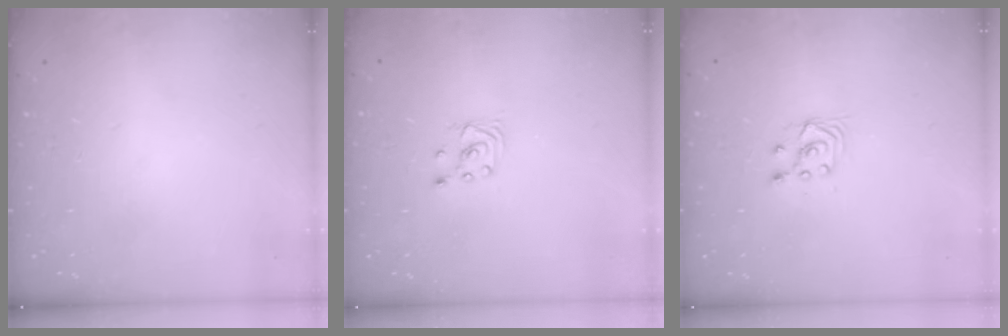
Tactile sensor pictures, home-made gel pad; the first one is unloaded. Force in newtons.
{"total": 1.7, "press": 1.6, "slide": 0.1}
{"total": 2.9, "press": 2.7, "slide": 1.0}